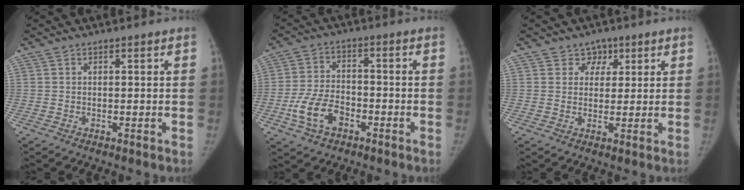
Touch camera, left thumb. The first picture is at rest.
{"total": 9.0, "force": [-4.0, 5.7, 5.7], "torque": [-0.107, 0.024, -0.074]}
{"total": 3.8, "force": [1.9, 3.2, 0.3], "torque": [0.027, -0.006, 0.026]}